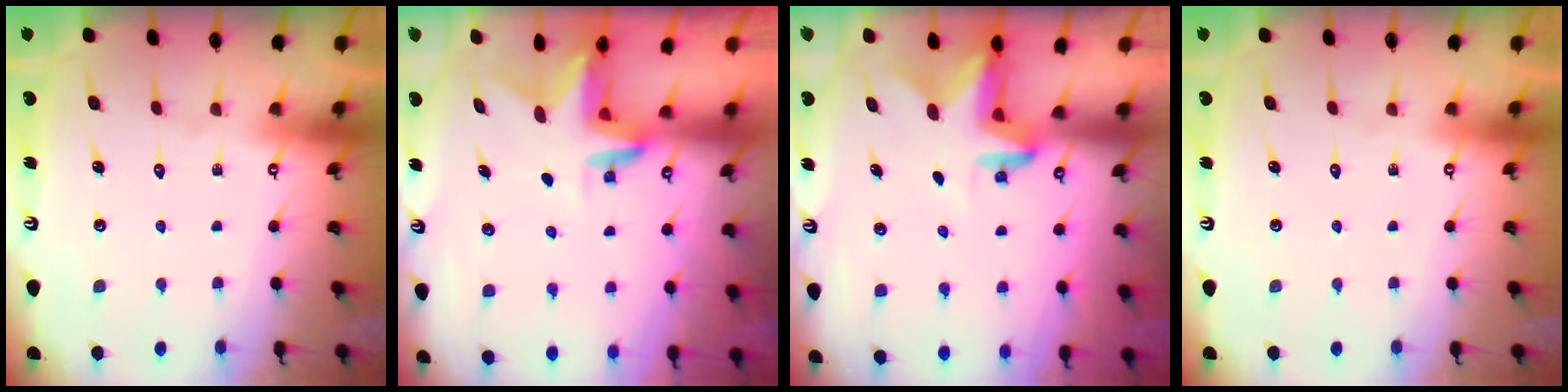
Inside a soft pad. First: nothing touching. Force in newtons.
{"total": 2.9, "press": 2.9, "slide": 0.2}
{"total": 2.8, "press": 2.8, "slide": 0.6}
{"total": 0.0}